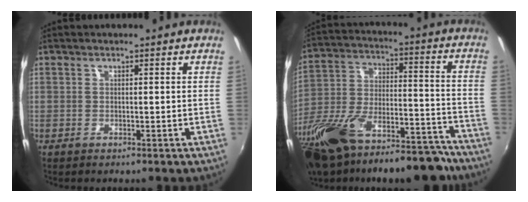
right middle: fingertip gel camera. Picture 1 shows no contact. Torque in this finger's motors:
{"motor_torque": [1.07, -1.07, 0.55, 0.21]}